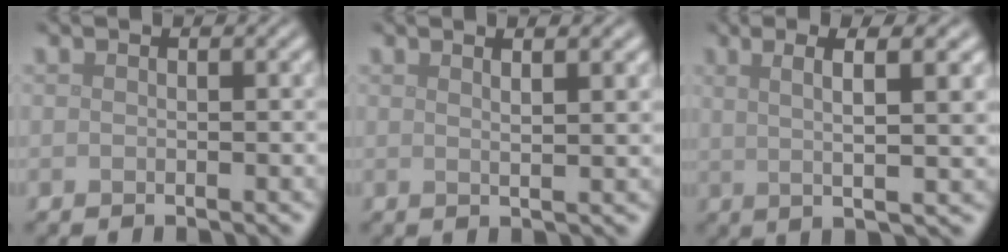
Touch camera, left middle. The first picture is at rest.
{"total": 3.2, "force": [1.8, 1.0, 2.5], "torque": [-0.014, 0.010, 0.002]}
{"total": 6.0, "force": [1.9, 1.2, 5.6], "torque": [-0.083, 0.005, 0.029]}